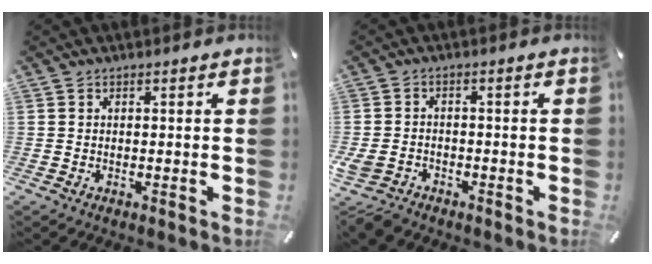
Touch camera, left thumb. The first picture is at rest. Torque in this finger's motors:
{"motor_torque": [0.26, 1.68, 0.27, 0.17, 0.36]}